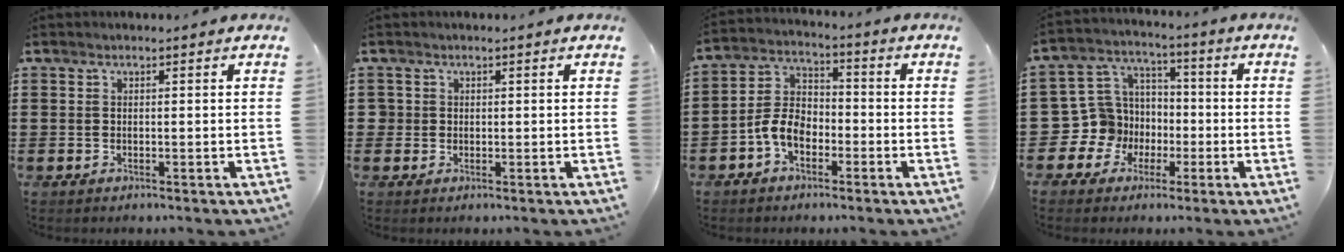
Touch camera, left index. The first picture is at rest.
{"total": 1.1, "force": [0.2, 1.1, 0.1], "torque": [-0.006, 0.006, 0.004]}
{"total": 6.0, "force": [-3.1, 3.7, 3.5], "torque": [-0.092, 0.009, -0.068]}
{"total": 9.2, "force": [-2.3, 8.8, 1.3], "torque": [-0.085, 0.009, -0.041]}